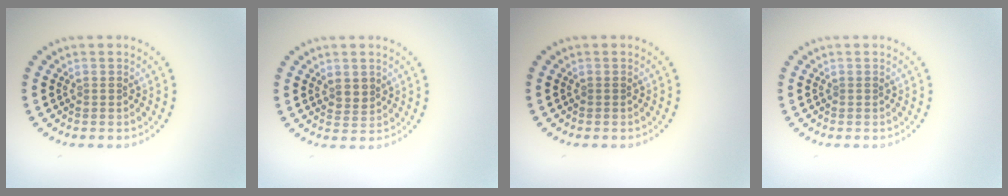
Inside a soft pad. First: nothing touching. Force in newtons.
{"total": 1.5, "press": 1.4, "slide": 0.5}
{"total": 0.0}
{"total": 0.0}